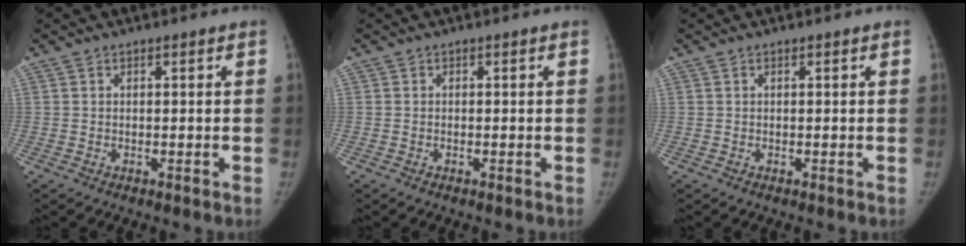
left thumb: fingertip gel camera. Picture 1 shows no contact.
{"total": 0.0}
{"total": 0.0}